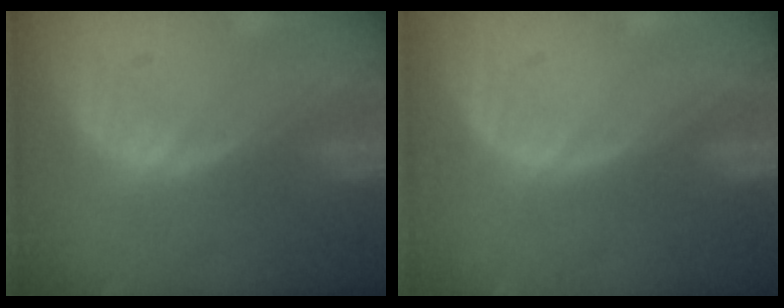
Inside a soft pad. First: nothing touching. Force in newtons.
{"total": 0.0}